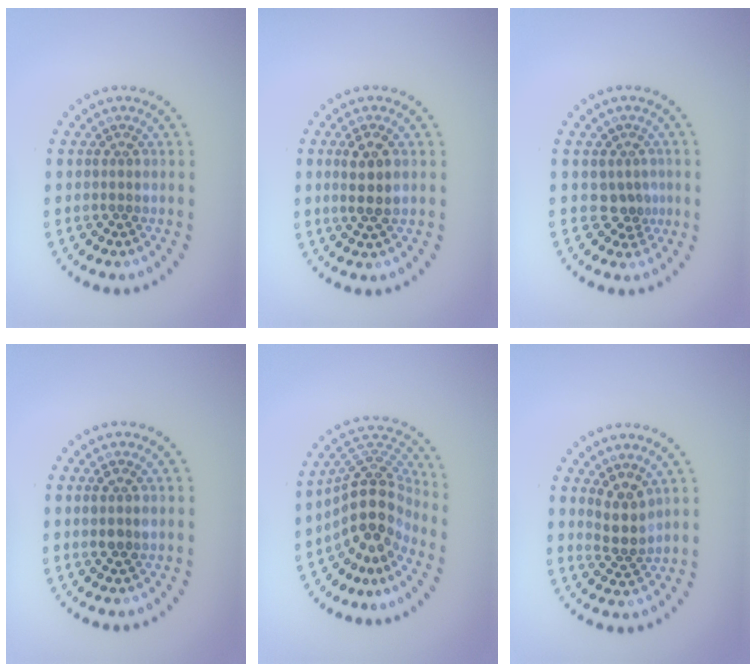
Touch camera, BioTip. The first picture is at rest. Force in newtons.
{"total": 2.7, "press": 2.5, "slide": 0.8}
{"total": 2.0, "press": 1.5, "slide": 1.3}
{"total": 1.5, "press": 1.4, "slide": 0.4}
{"total": 5.3, "press": 3.9, "slide": 3.6}
{"total": 2.6, "press": 2.1, "slide": 1.5}